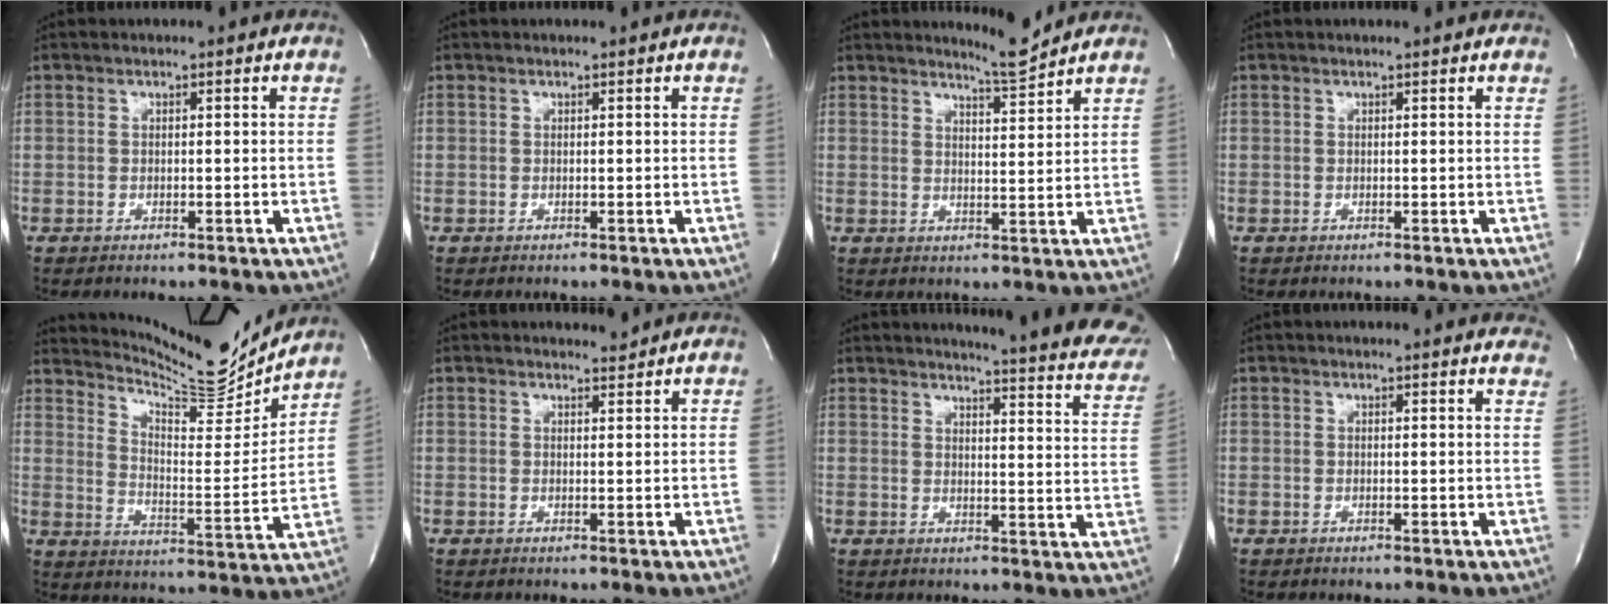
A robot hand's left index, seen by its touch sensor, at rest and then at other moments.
{"total": 0.0}
{"total": 3.9, "force": [3.8, -0.9, 0.2], "torque": [-0.014, -0.023, 0.062]}
{"total": 1.9, "force": [1.8, 0.2, 0.5], "torque": [-0.015, 0.010, 0.016]}
{"total": 14.1, "force": [13.9, 0.1, 2.4], "torque": [-0.051, -0.052, 0.206]}
{"total": 1.4, "force": [1.4, -0.1, -0.2], "torque": [-0.006, -0.007, 0.021]}
{"total": 20.3, "force": [18.0, 2.3, 9.1], "torque": [-0.109, -0.076, 0.186]}
{"total": 10.2, "force": [9.6, 2.3, 2.5], "torque": [-0.008, 0.004, 0.086]}